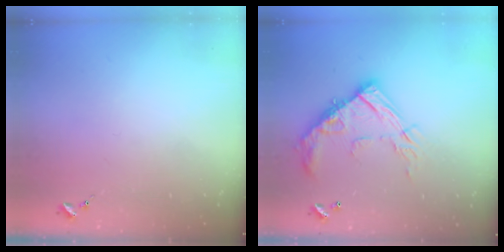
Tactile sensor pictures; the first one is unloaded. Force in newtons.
{"total": 17.2, "press": 17.2, "slide": 1.2}